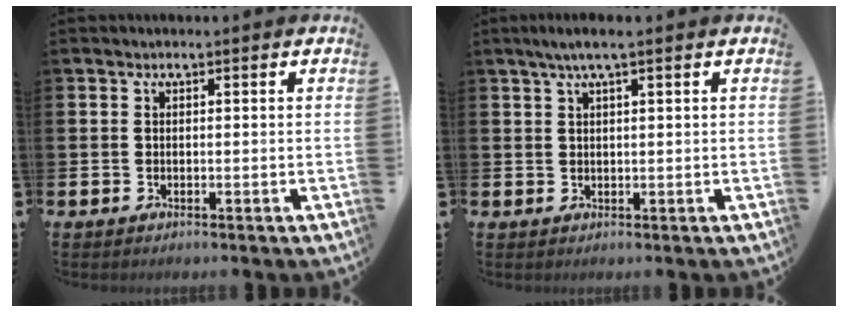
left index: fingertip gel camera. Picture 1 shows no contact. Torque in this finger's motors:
{"motor_torque": [0.22, -0.08, 0.42, 0.07]}